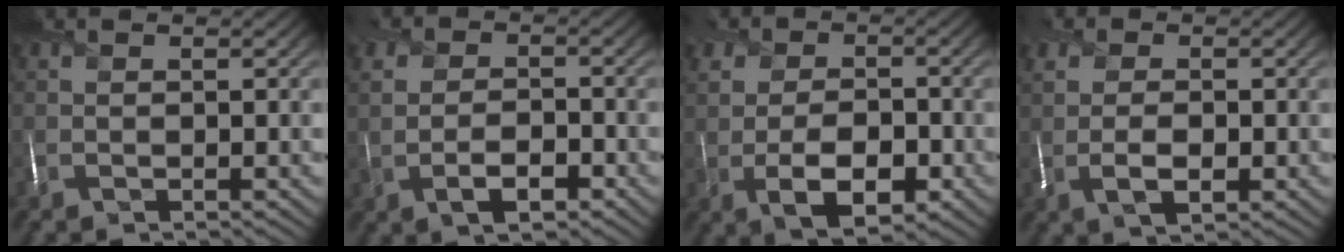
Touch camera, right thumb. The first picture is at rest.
{"total": 4.8, "force": [-1.5, 2.9, 3.5], "torque": [-0.060, -0.005, -0.033]}
{"total": 8.2, "force": [-2.0, 5.5, 5.8], "torque": [-0.083, -0.005, -0.044]}
{"total": 4.4, "force": [-0.4, 2.8, 3.4], "torque": [-0.065, 0.001, -0.013]}